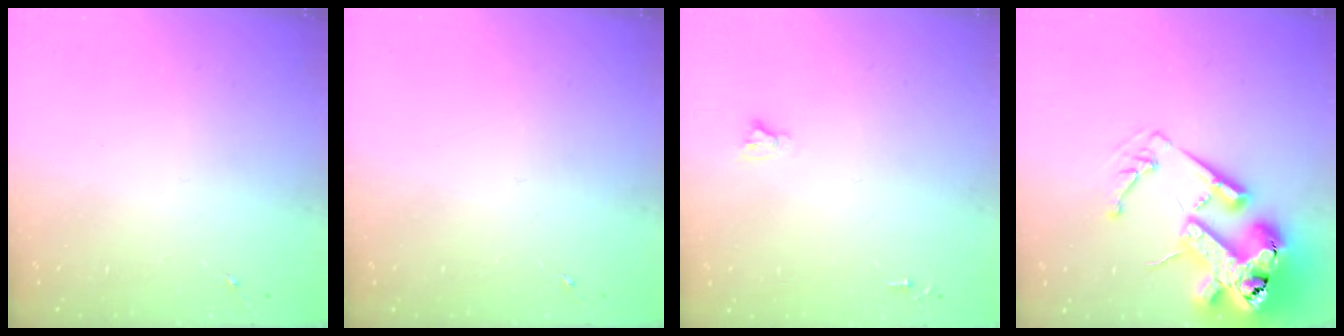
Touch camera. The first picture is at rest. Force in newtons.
{"total": 0.0}
{"total": 2.7, "press": 2.7, "slide": 0.2}
{"total": 24.1, "press": 23.9, "slide": 3.2}